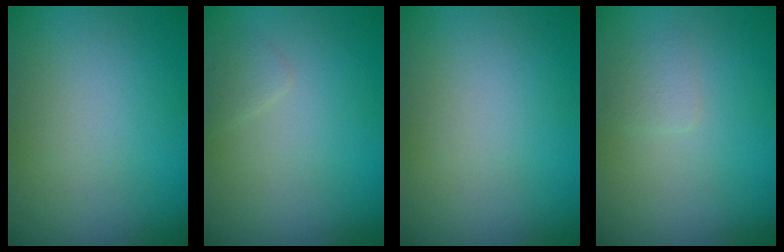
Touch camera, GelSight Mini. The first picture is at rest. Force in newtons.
{"total": 0.8, "press": 0.8, "slide": 0.0}
{"total": 0.0}
{"total": 1.1, "press": 1.1, "slide": 0.1}